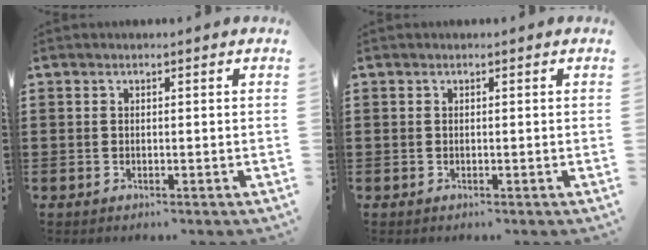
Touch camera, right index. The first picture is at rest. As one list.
[{"total": 0.0}]